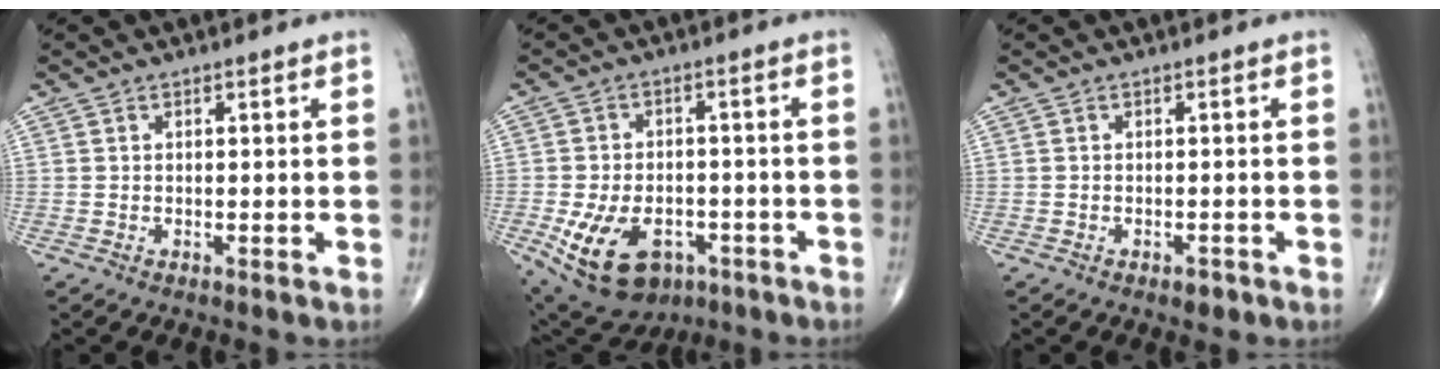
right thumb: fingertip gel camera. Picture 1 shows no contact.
{"total": 14.5, "force": [-5.6, 9.4, 9.5], "torque": [-0.164, 0.016, -0.074]}
{"total": 1.6, "force": [-1.0, 0.9, 0.9], "torque": [-0.011, 0.001, -0.012]}